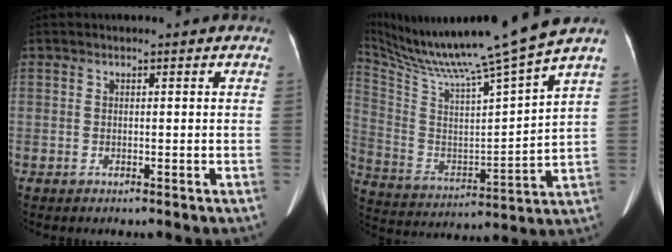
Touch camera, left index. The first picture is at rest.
{"total": 19.4, "force": [16.5, -2.2, 10.1], "torque": [-0.188, -0.033, 0.281]}